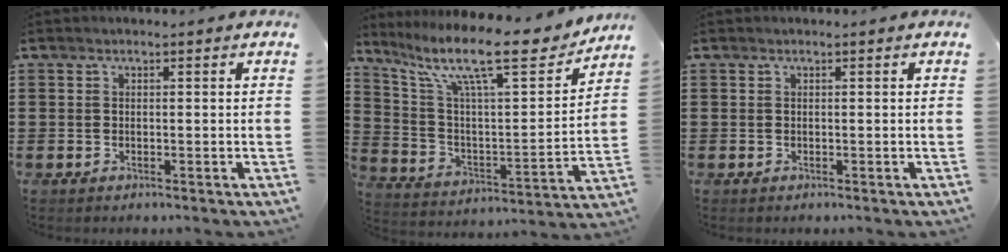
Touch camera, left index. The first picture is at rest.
{"total": 14.7, "force": [10.7, 2.8, 9.8], "torque": [-0.202, -0.063, 0.172]}
{"total": 0.0}